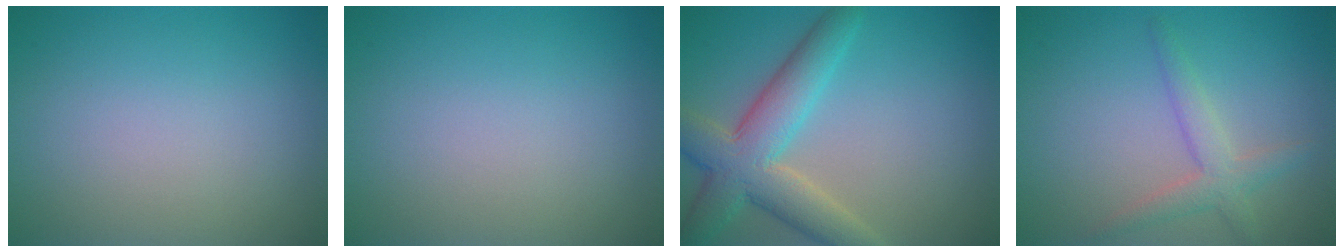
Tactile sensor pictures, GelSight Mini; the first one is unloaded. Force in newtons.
{"total": 0.0}
{"total": 6.6, "press": 6.6, "slide": 0.3}
{"total": 2.6, "press": 2.6, "slide": 0.2}